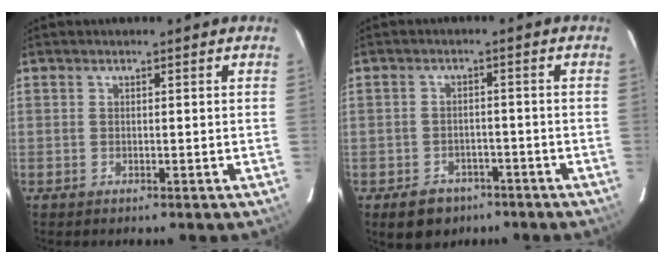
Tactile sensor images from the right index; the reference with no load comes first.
{"total": 6.9, "force": [-4.4, 4.9, 2.1], "torque": [-0.053, 0.011, -0.050]}